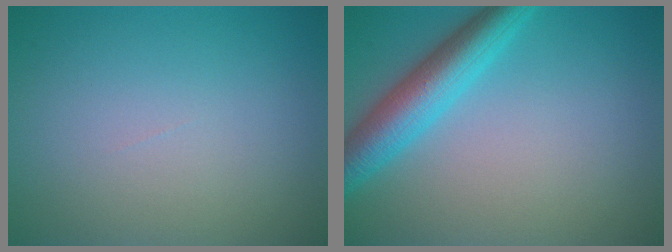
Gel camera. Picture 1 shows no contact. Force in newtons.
{"total": 5.3, "press": 5.3, "slide": 0.2}